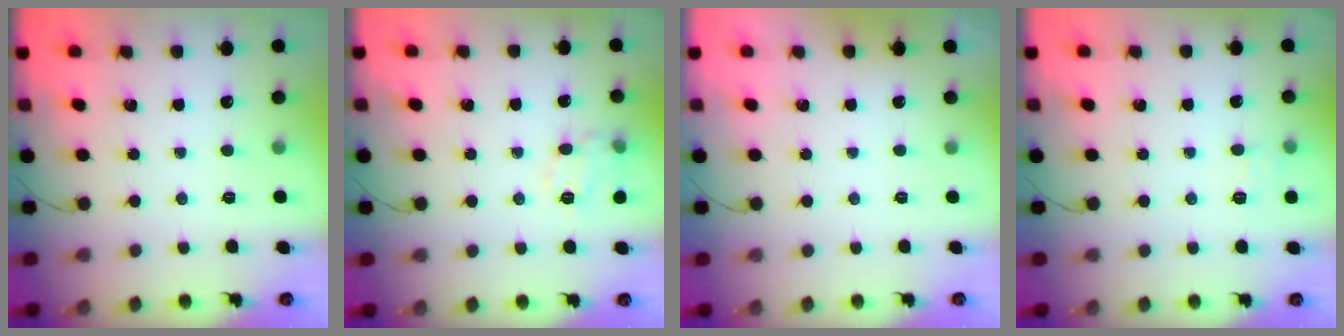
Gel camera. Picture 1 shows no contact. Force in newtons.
{"total": 10.2, "press": 10.2, "slide": 0.7}
{"total": 1.9, "press": 1.9, "slide": 0.3}
{"total": 4.9, "press": 4.7, "slide": 1.4}